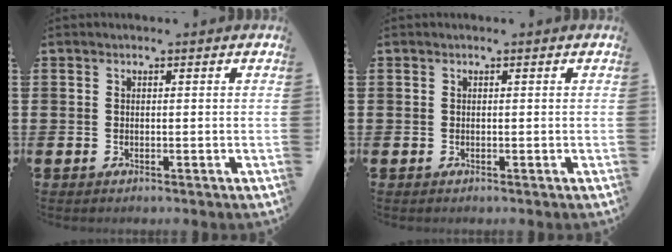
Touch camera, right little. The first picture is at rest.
{"total": 0.0}